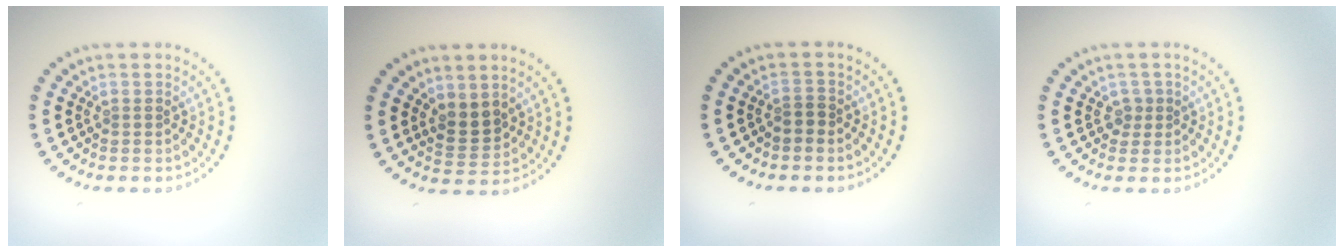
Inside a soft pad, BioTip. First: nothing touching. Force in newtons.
{"total": 2.5, "press": 2.2, "slide": 1.1}
{"total": 1.2, "press": 0.9, "slide": 0.8}
{"total": 1.2, "press": 0.9, "slide": 0.8}